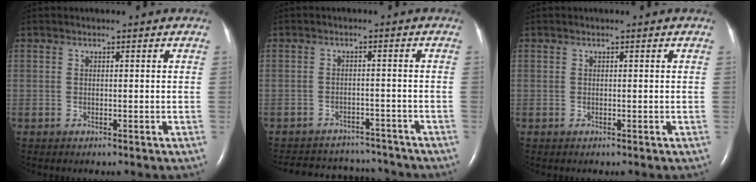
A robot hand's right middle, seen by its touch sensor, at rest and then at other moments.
{"total": 11.7, "force": [-11.1, 3.1, 1.9], "torque": [-0.046, 0.012, -0.144]}
{"total": 0.0}